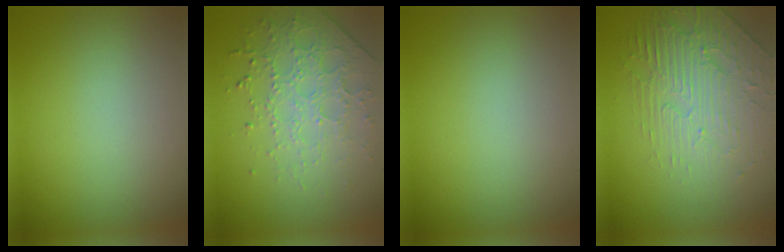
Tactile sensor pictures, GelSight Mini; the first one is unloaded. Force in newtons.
{"total": 4.3, "press": 3.1, "slide": 3.0}
{"total": 0.0}
{"total": 3.9, "press": 3.6, "slide": 1.6}